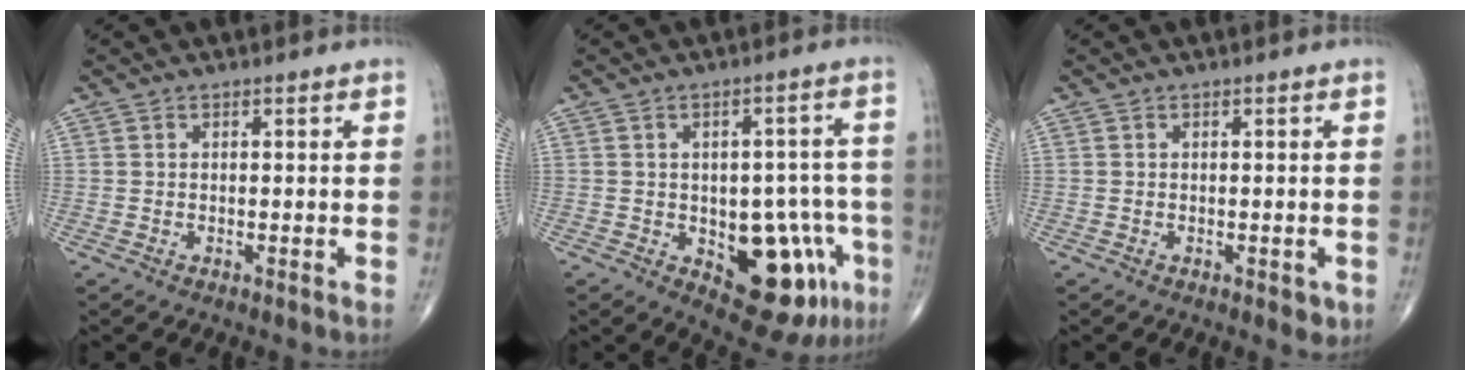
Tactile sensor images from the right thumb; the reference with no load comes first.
{"total": 15.2, "force": [-5.3, 7.8, 11.9], "torque": [-0.100, 0.024, -0.053]}
{"total": 1.3, "force": [-0.4, 0.8, 0.9], "torque": [-0.003, 0.000, -0.004]}